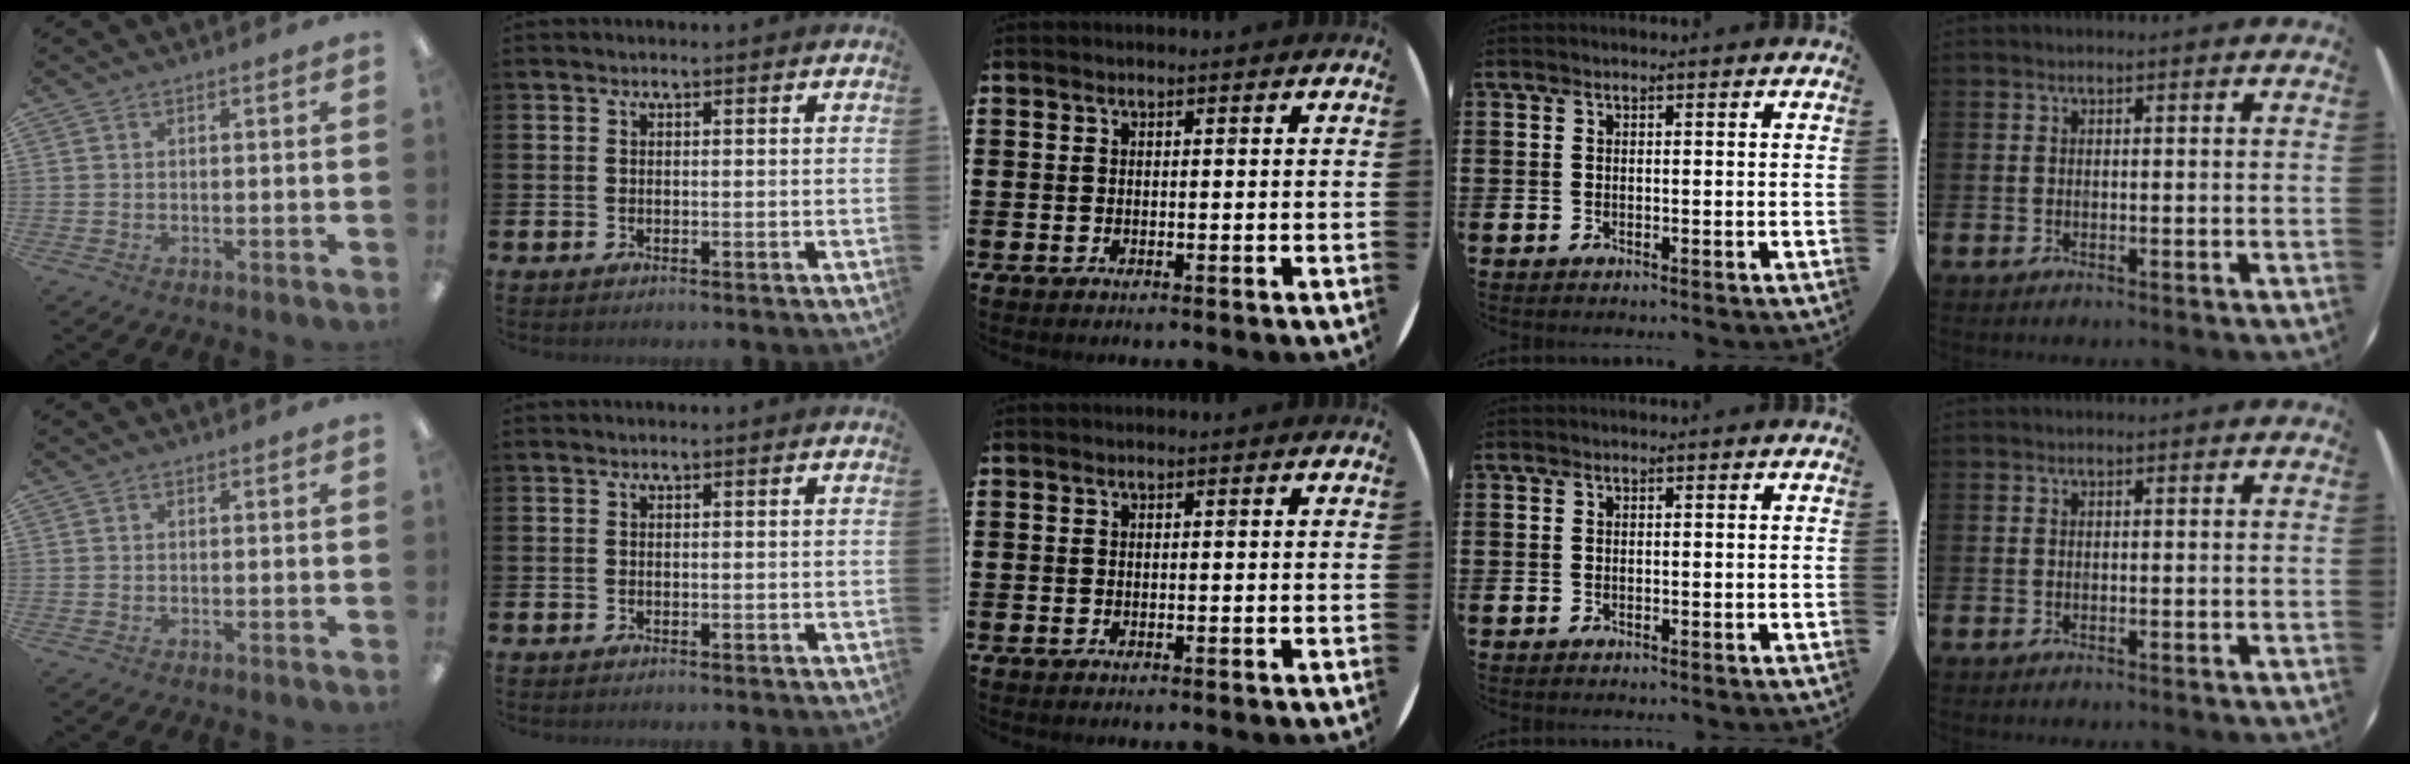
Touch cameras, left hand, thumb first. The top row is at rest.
{}